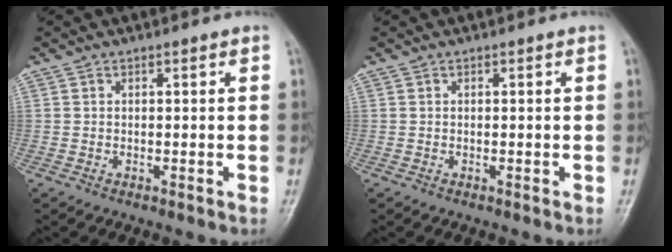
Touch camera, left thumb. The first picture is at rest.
{"total": 0.0}